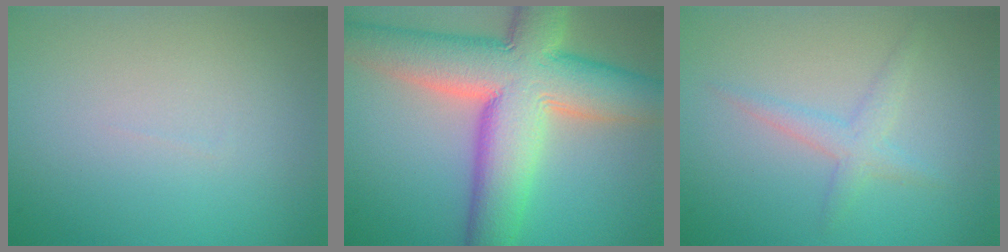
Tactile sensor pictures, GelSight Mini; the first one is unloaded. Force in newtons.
{"total": 13.4, "press": 13.4, "slide": 1.0}
{"total": 2.0, "press": 2.0, "slide": 0.1}